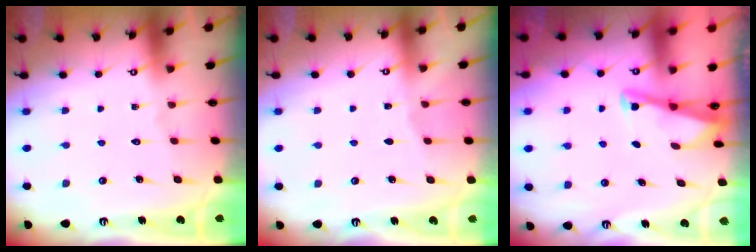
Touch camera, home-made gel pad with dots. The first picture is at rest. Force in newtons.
{"total": 1.6, "press": 1.5, "slide": 0.3}
{"total": 2.9, "press": 2.8, "slide": 0.4}